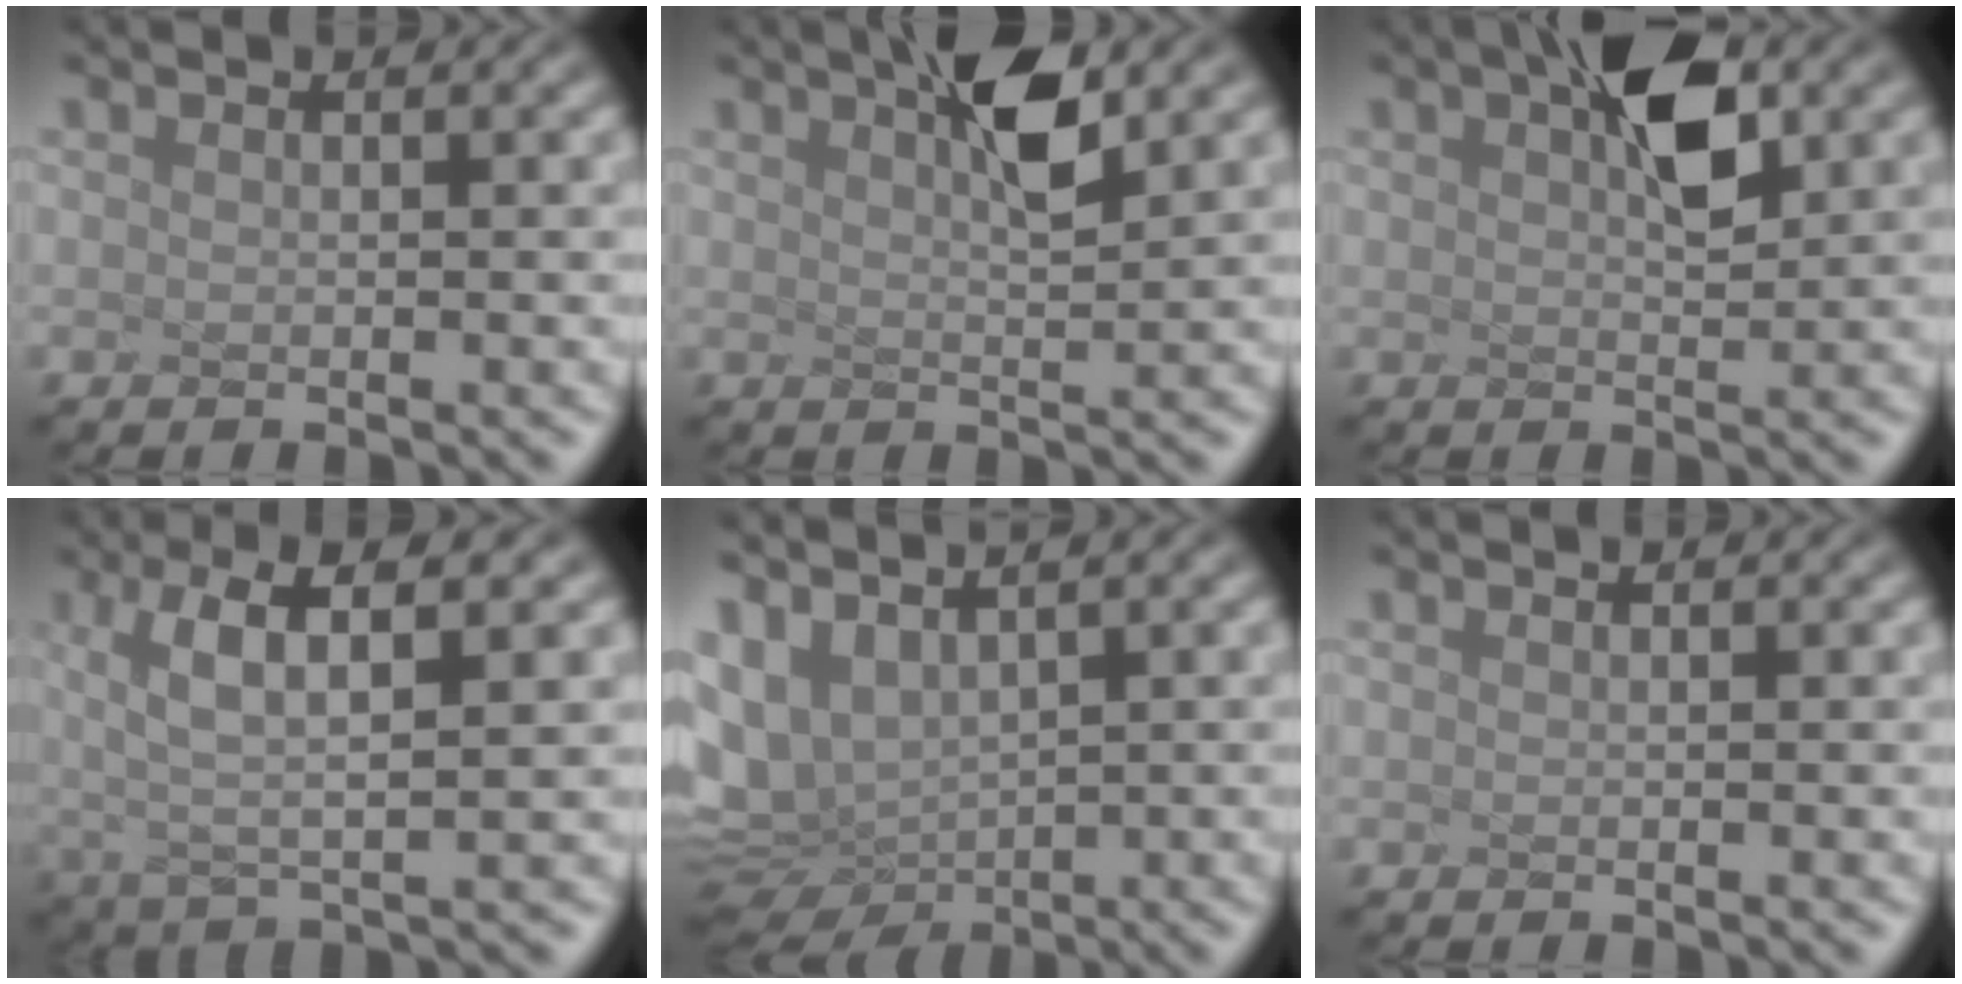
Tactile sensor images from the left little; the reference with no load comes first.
{"total": 2.3, "force": [0.9, -0.3, 2.1], "torque": [-0.060, 0.000, 0.049]}
{"total": 2.7, "force": [0.8, 0.3, 2.6], "torque": [-0.072, 0.004, 0.045]}
{"total": 4.4, "force": [0.6, 0.5, 4.4], "torque": [-0.122, 0.002, 0.046]}
{"total": 4.9, "force": [0.2, 2.5, 4.2], "torque": [-0.128, -0.015, 0.068]}
{"total": 0.0}